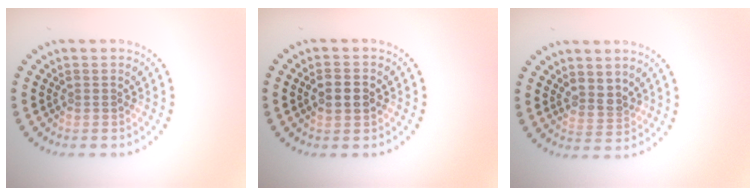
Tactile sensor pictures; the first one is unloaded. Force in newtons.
{"total": 2.2, "press": 2.2, "slide": 0.1}
{"total": 1.8, "press": 1.6, "slide": 1.0}